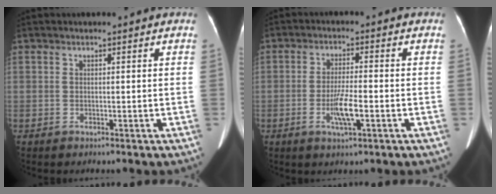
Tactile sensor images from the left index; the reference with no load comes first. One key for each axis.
{"total": 5.2, "fx": -1.7, "fy": 0.7, "fz": 4.9, "tx": -0.096, "ty": -0.006, "tz": -0.031}